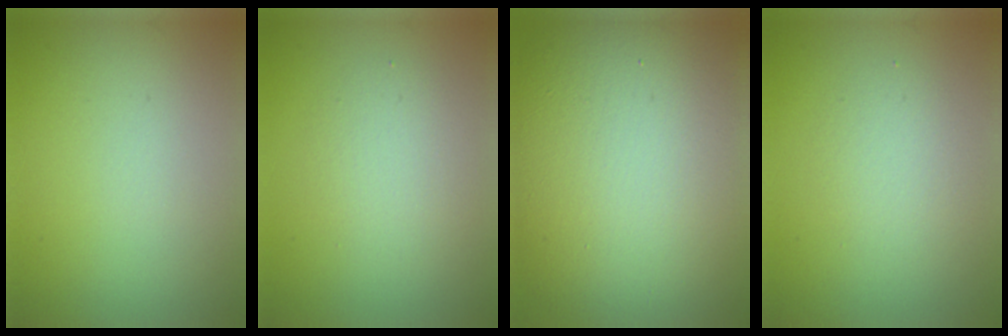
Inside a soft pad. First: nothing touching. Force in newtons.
{"total": 2.6, "press": 2.6, "slide": 0.1}
{"total": 18.0, "press": 17.9, "slide": 1.8}
{"total": 2.2, "press": 2.2, "slide": 0.0}